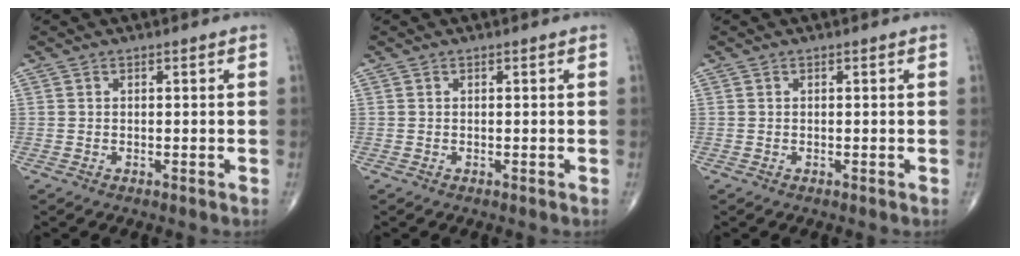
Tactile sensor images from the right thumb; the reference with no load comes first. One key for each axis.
{"total": 0.0}
{"total": 0.0}